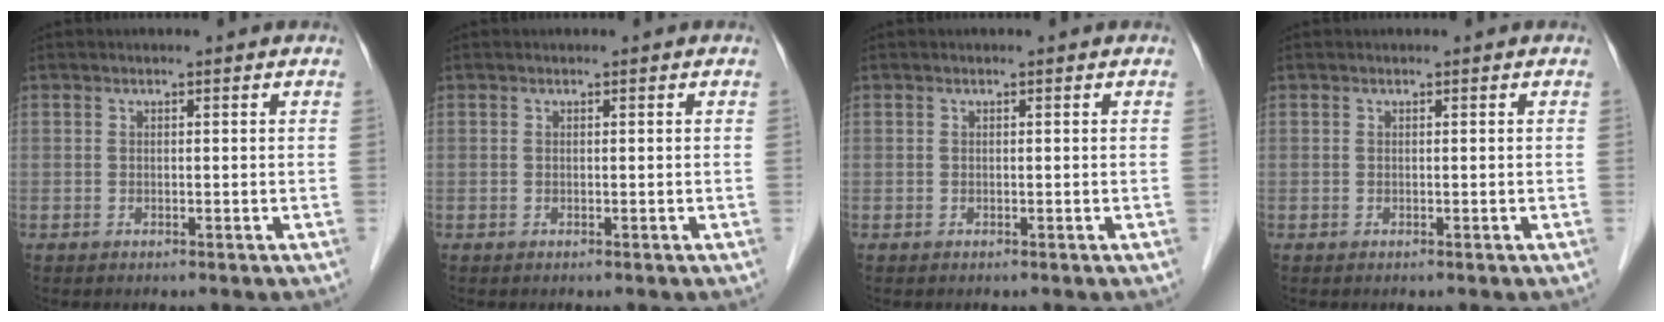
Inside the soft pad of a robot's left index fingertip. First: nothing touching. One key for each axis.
{"total": 0.0}
{"total": 0.0}
{"total": 0.0}